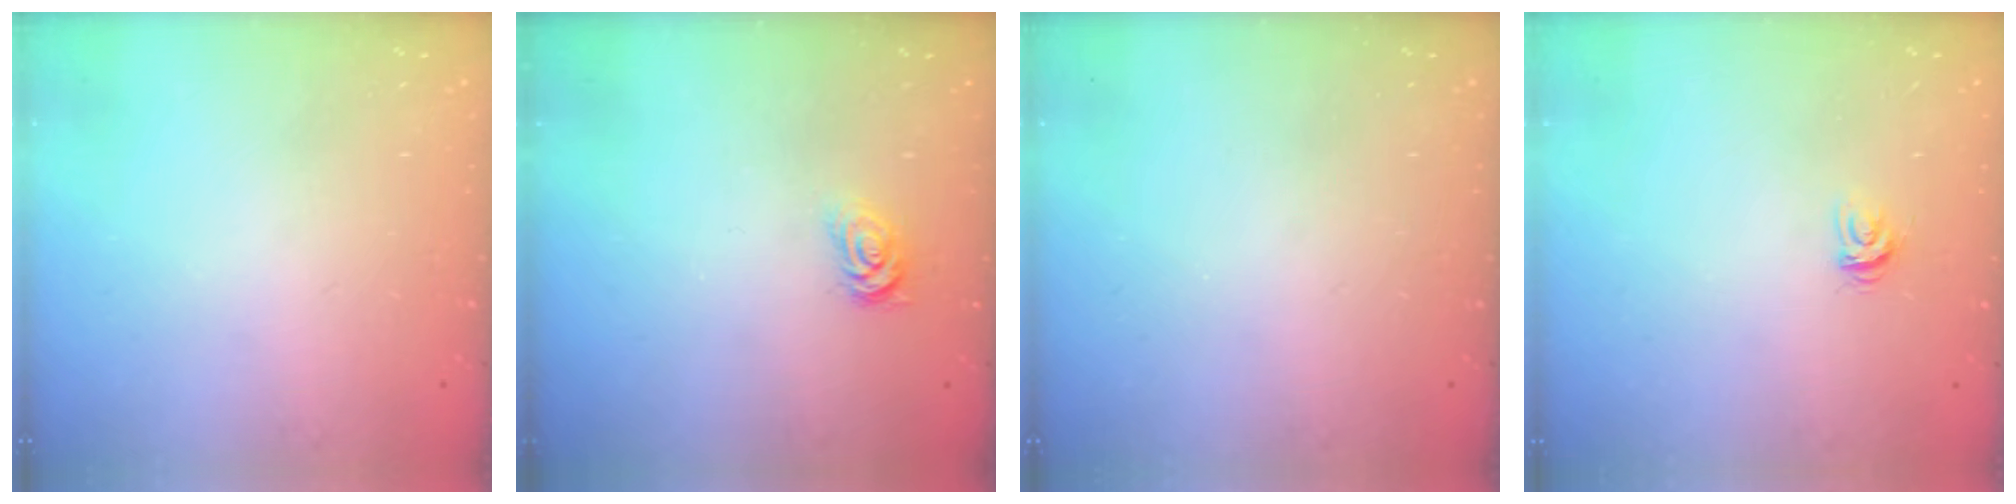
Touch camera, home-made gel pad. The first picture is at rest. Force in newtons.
{"total": 1.8, "press": 1.8, "slide": 0.3}
{"total": 0.0}
{"total": 3.4, "press": 3.4, "slide": 0.4}